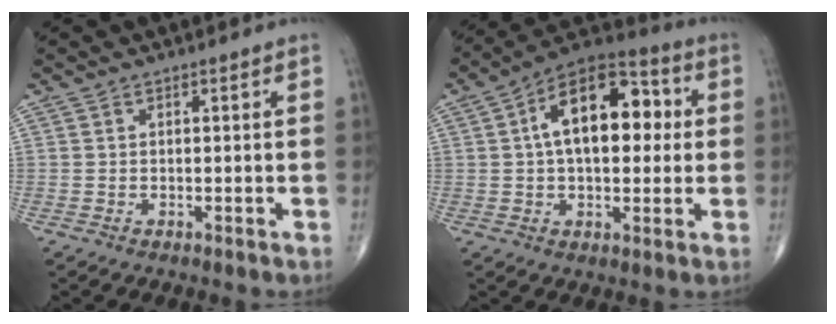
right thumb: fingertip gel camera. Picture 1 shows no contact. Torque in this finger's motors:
{"motor_torque": [0.83, 3.82, 1.28, -0.08, 0.16]}